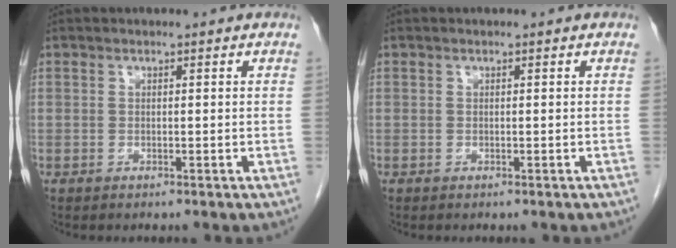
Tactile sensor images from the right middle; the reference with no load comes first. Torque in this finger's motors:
{"motor_torque": [0.08, 0.06, -0.01, 0.00]}